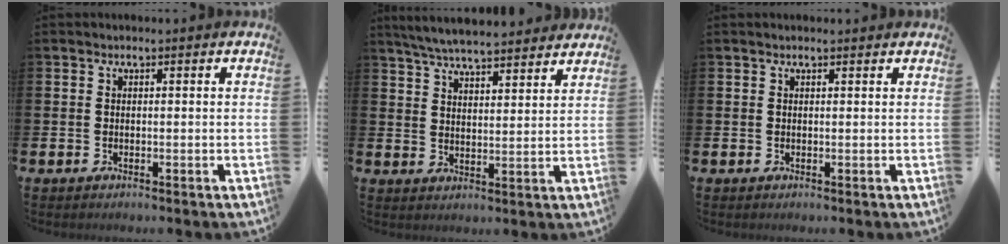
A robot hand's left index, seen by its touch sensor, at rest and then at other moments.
{"total": 6.3, "force": [6.1, 0.6, 1.4], "torque": [-0.044, -0.030, 0.110]}
{"total": 0.5, "force": [0.5, 0.1, 0.1], "torque": [0.003, -0.001, 0.008]}